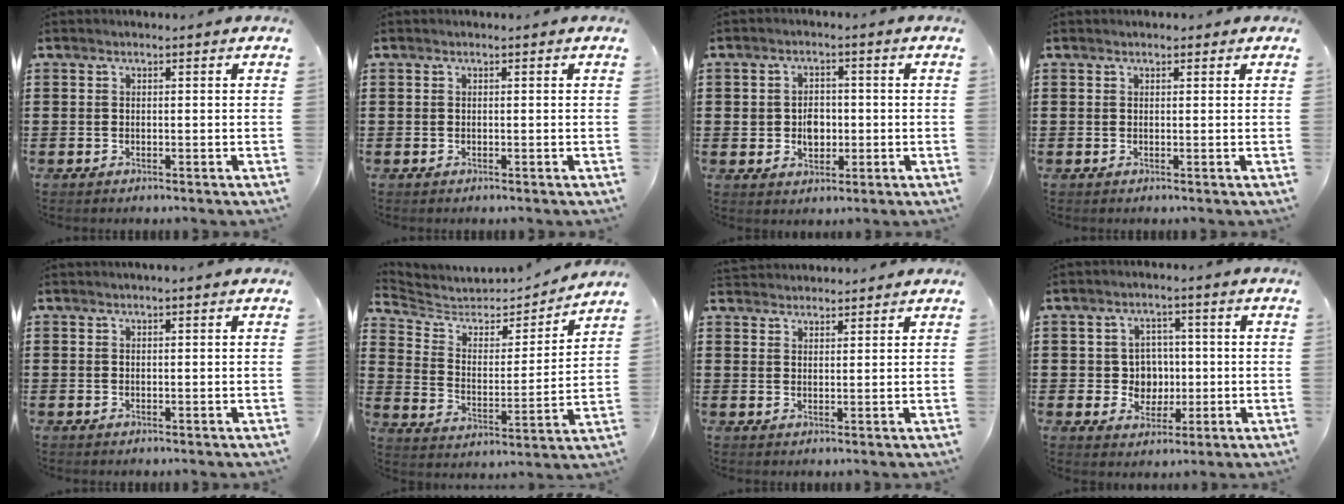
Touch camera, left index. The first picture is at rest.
{"total": 0.0}
{"total": 4.1, "force": [-0.1, 3.1, 2.8], "torque": [-0.051, 0.006, -0.005]}
{"total": 0.8, "force": [0.7, 0.5, 0.2], "torque": [-0.005, 0.003, 0.013]}
{"total": 0.6, "force": [0.4, -0.1, 0.4], "torque": [-0.008, -0.001, 0.010]}
{"total": 5.2, "force": [4.7, 2.0, 1.0], "torque": [-0.053, -0.033, 0.076]}
{"total": 2.5, "force": [2.4, 0.4, -0.3], "torque": [-0.002, -0.004, 0.048]}
{"total": 5.1, "force": [0.2, 4.7, 1.9], "torque": [-0.049, 0.010, 0.001]}